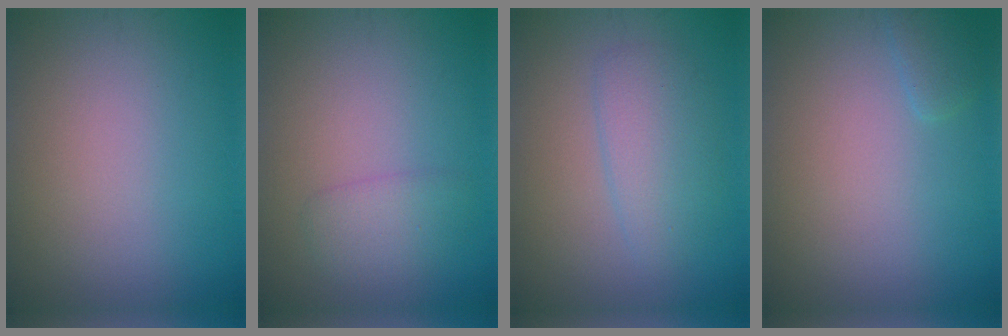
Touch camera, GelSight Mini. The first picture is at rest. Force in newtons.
{"total": 1.9, "press": 1.9, "slide": 0.1}
{"total": 3.0, "press": 3.0, "slide": 0.2}
{"total": 1.0, "press": 1.0, "slide": 0.1}